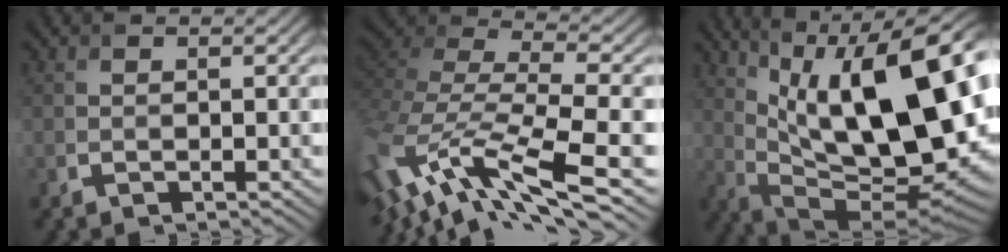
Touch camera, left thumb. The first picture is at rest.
{"total": 14.1, "force": [-5.7, 5.5, 11.7], "torque": [-0.294, -0.026, -0.082]}
{"total": 19.5, "force": [5.3, 7.6, 17.1], "torque": [-0.273, 0.023, 0.098]}